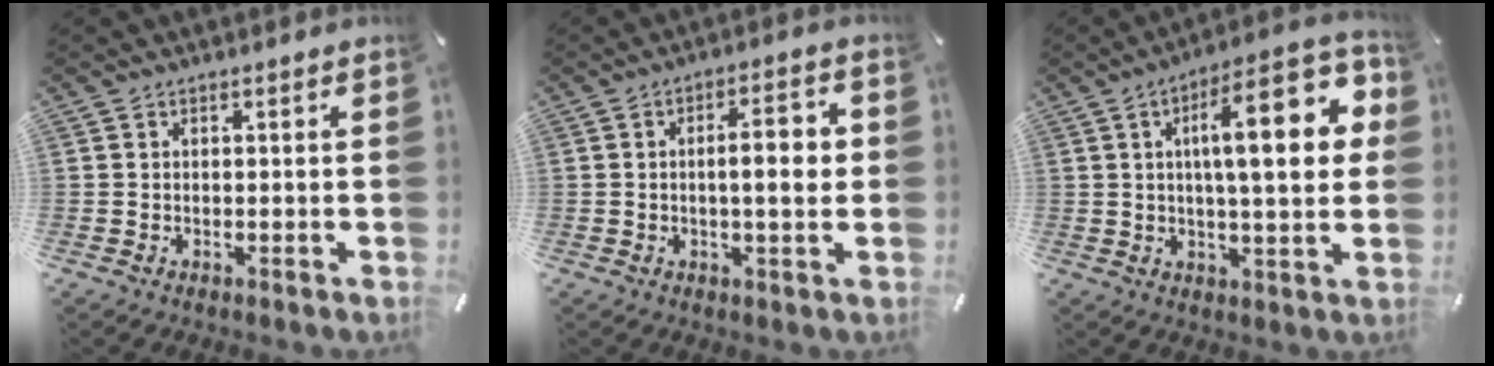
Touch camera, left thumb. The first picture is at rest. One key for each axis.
{"total": 8.7, "fx": 0.1, "fy": 2.5, "fz": 8.3, "tx": -0.123, "ty": 0.002, "tz": -0.005}
{"total": 20.2, "fx": 5.1, "fy": 6.3, "fz": 18.6, "tx": -0.273, "ty": -0.011, "tz": 0.066}